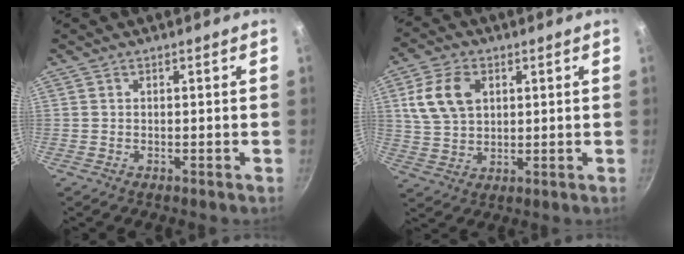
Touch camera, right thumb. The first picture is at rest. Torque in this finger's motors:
{"motor_torque": [-0.26, 0.41, 0.09, -0.08, 0.03]}